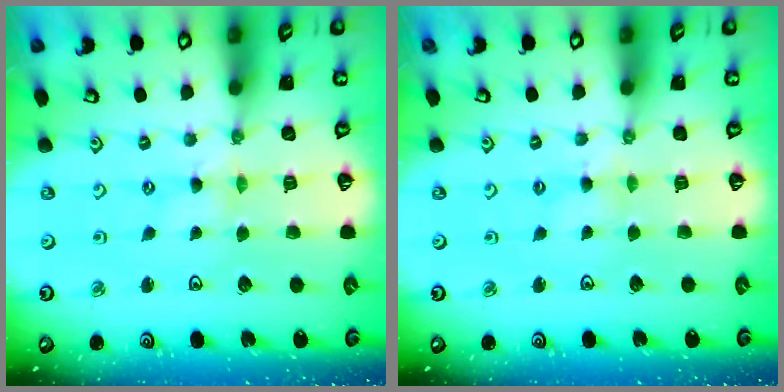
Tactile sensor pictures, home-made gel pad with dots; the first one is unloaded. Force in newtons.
{"total": 1.8, "press": 1.8, "slide": 0.4}